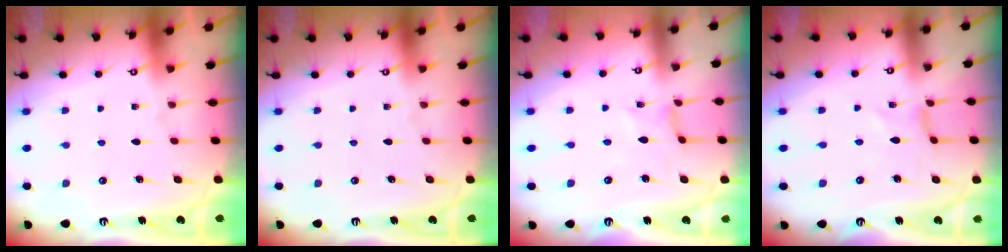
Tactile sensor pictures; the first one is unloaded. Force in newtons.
{"total": 0.0}
{"total": 0.5, "press": 0.5, "slide": 0.0}
{"total": 0.0}